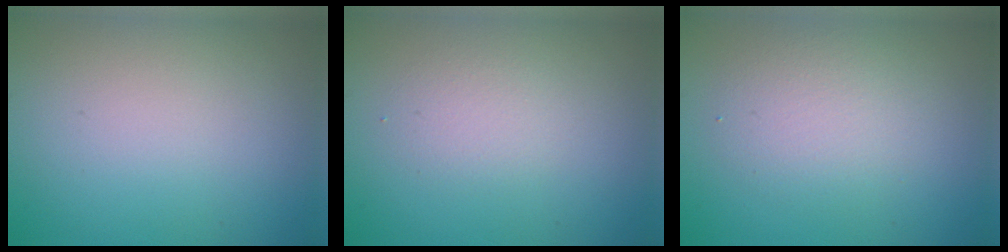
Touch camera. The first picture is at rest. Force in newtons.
{"total": 1.6, "press": 1.6, "slide": 0.3}
{"total": 2.9, "press": 2.9, "slide": 0.1}